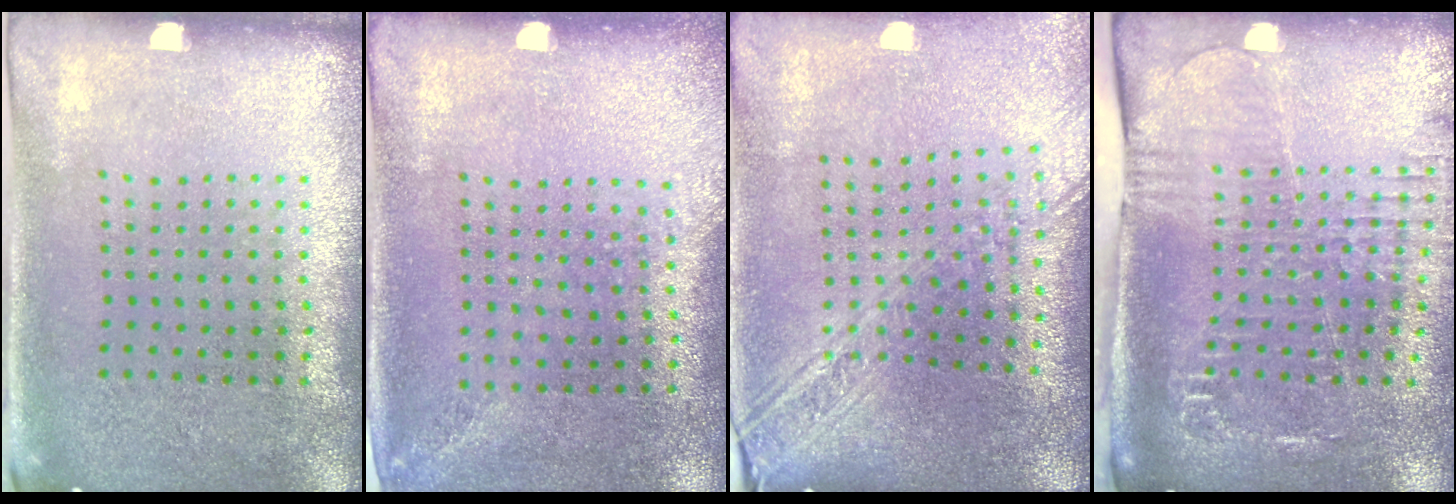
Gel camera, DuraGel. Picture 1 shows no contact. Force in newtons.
{"total": 1.4, "press": 1.0, "slide": 1.0}
{"total": 2.7, "press": 2.1, "slide": 1.7}
{"total": 2.1, "press": 1.9, "slide": 0.9}